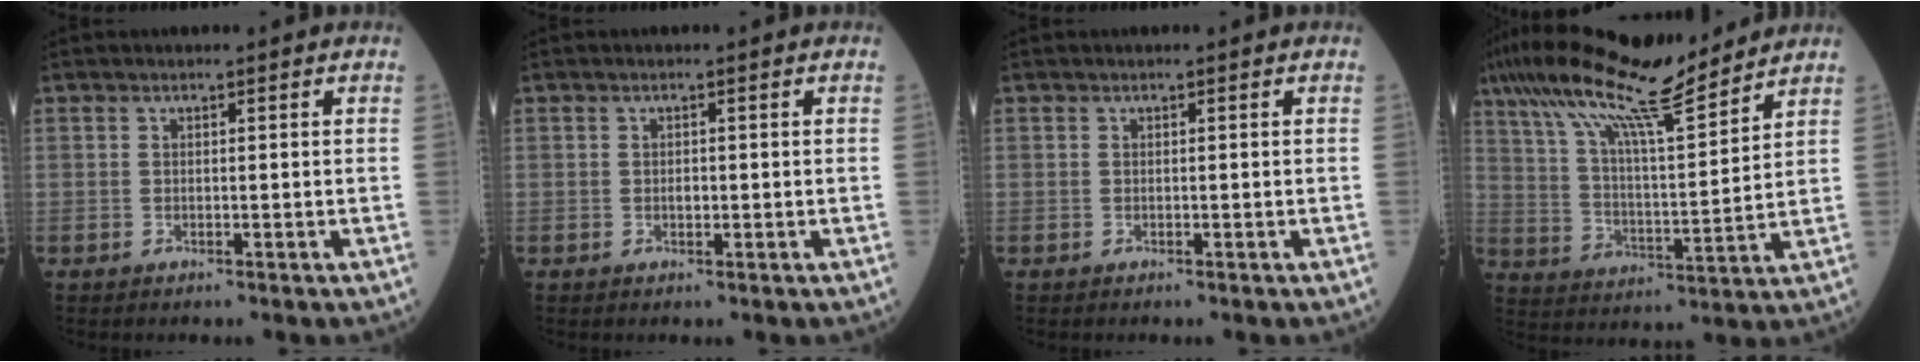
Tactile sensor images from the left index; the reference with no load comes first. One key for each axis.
{"total": 0.9, "fx": -0.1, "fy": 0.5, "fz": 0.7, "tx": -0.015, "ty": -0.001, "tz": -0.002}
{"total": 0.0}
{"total": 17.9, "fx": 14.4, "fy": 1.7, "fz": 10.5, "tx": -0.196, "ty": 0.024, "tz": 0.249}